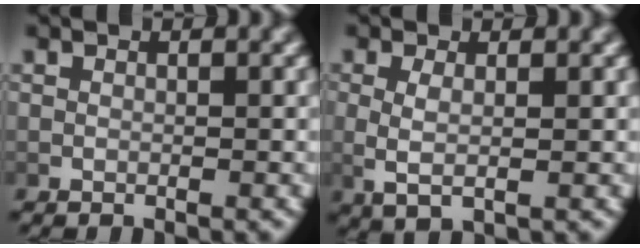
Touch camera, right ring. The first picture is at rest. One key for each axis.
{"total": 3.5, "fx": 0.2, "fy": 1.8, "fz": 3.0, "tx": -0.072, "ty": -0.012, "tz": 0.017}